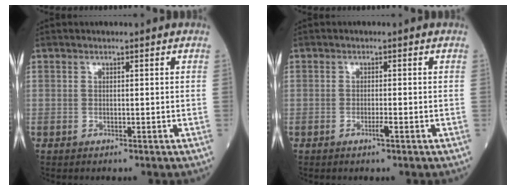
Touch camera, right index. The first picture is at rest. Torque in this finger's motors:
{"motor_torque": [0.24, 0.04, 0.12, 0.03]}